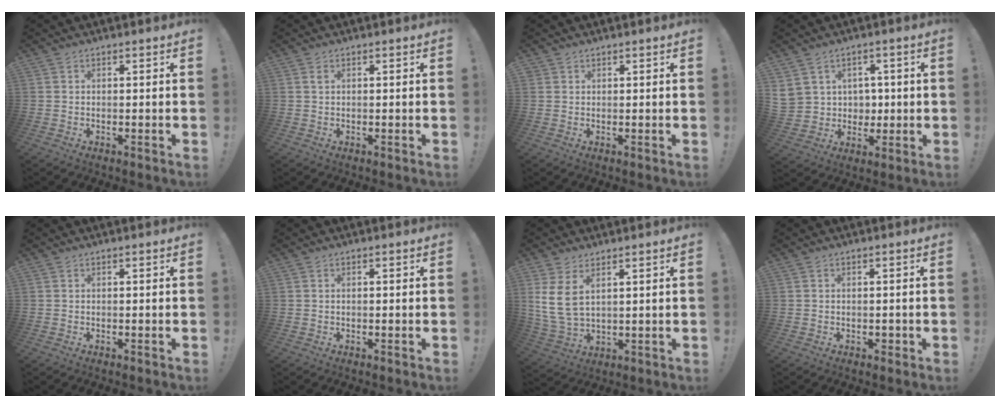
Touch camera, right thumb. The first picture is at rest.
{"total": 0.5, "force": [0.2, 0.2, 0.4], "torque": [-0.007, 0.000, 0.004]}
{"total": 0.8, "force": [0.7, 0.3, 0.0], "torque": [0.000, -0.003, 0.014]}
{"total": 7.8, "force": [3.0, 7.1, 0.9], "torque": [-0.031, -0.017, 0.071]}
{"total": 0.0}
{"total": 0.0}
{"total": 8.1, "force": [3.7, 4.0, 6.0], "torque": [-0.129, -0.021, 0.073]}
{"total": 1.4, "force": [-0.5, 1.2, 0.7], "torque": [-0.009, 0.004, -0.009]}